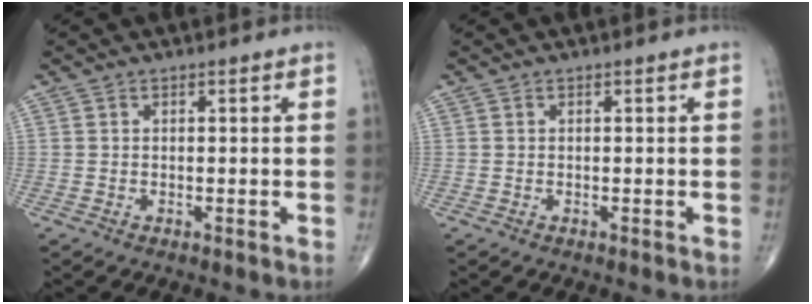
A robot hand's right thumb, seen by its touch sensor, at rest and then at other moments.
{"total": 0.0}